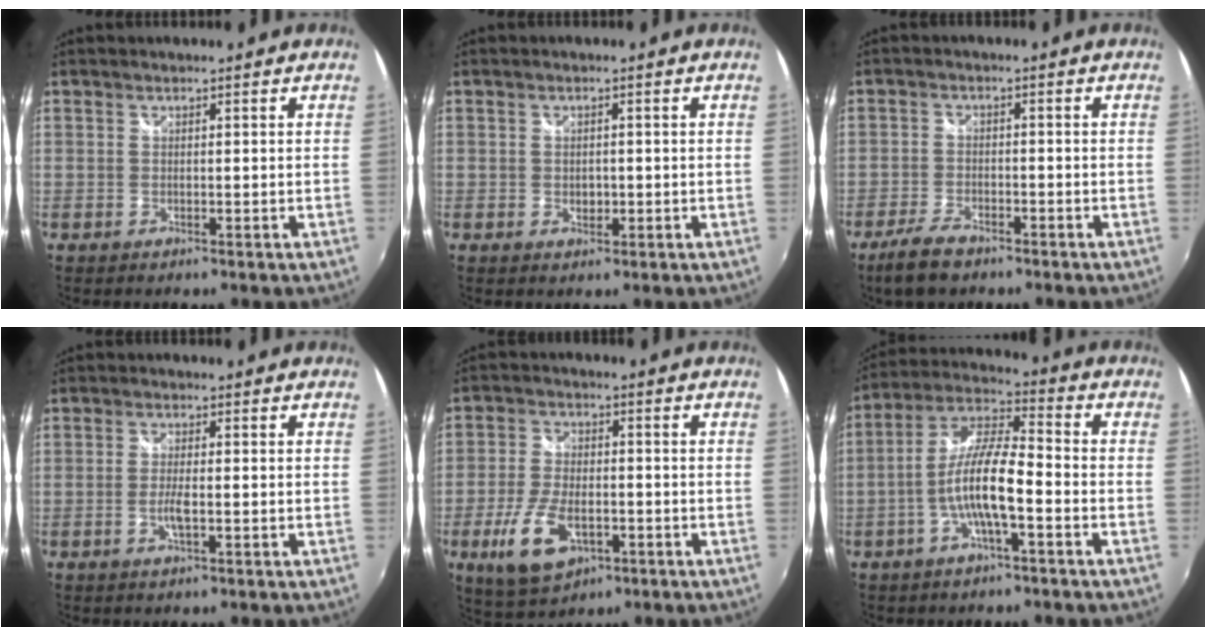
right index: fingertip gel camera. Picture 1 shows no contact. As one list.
[{"total": 2.0, "force": [-0.3, 1.5, 1.4], "torque": [-0.021, 0.000, -0.005]}, {"total": 6.1, "force": [-4.7, 2.6, 3.0], "torque": [-0.089, -0.005, -0.089]}, {"total": 3.1, "force": [-1.0, 0.5, 2.9], "torque": [-0.060, -0.004, -0.019]}, {"total": 11.2, "force": [-4.3, 5.8, 8.5], "torque": [-0.186, -0.012, -0.073]}, {"total": 10.9, "force": [-3.6, 2.0, 10.1], "torque": [-0.209, 0.007, -0.070]}]